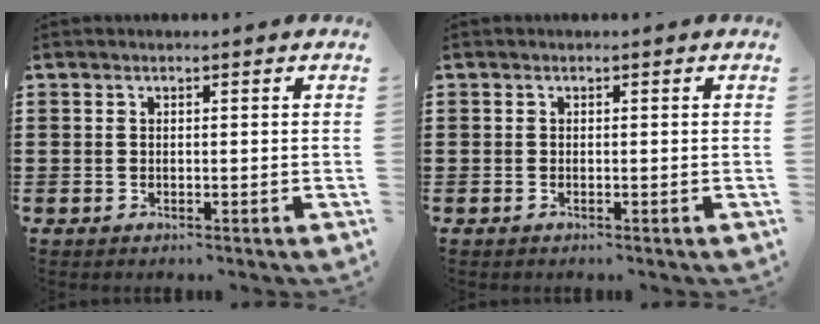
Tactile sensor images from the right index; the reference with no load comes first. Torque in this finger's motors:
{"motor_torque": [0.08, -0.02, 0.00, -0.01]}